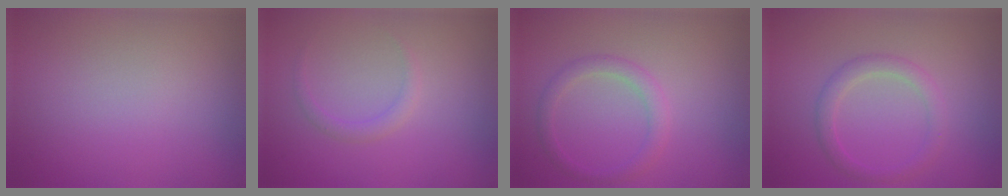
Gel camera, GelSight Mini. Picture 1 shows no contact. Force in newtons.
{"total": 1.0, "press": 1.0, "slide": 0.0}
{"total": 1.9, "press": 1.9, "slide": 0.1}
{"total": 2.0, "press": 2.0, "slide": 0.1}